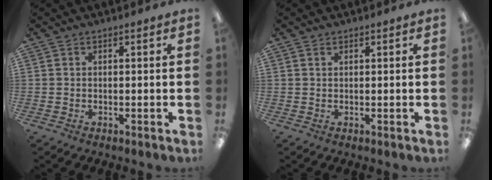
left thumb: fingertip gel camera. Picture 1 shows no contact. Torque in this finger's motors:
{"motor_torque": [-0.11, -0.04, -0.31, 0.13, -0.01]}